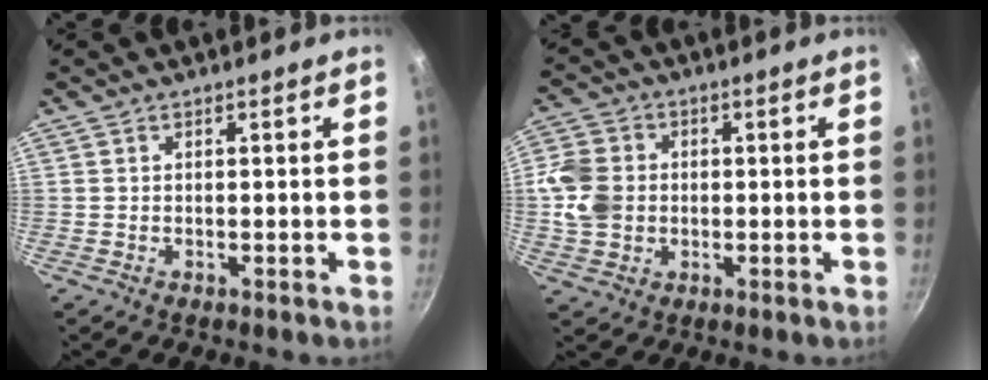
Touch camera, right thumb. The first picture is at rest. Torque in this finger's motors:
{"motor_torque": [0.47, 0.49, 0.41, 0.14, 0.02]}